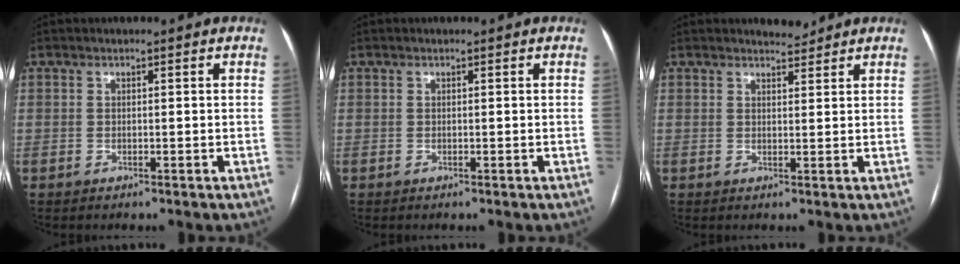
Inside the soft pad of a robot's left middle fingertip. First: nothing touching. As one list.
[{"total": 0.0}, {"total": 2.0, "force": [2.0, 0.4, 0.2], "torque": [-0.004, -0.004, 0.031]}]